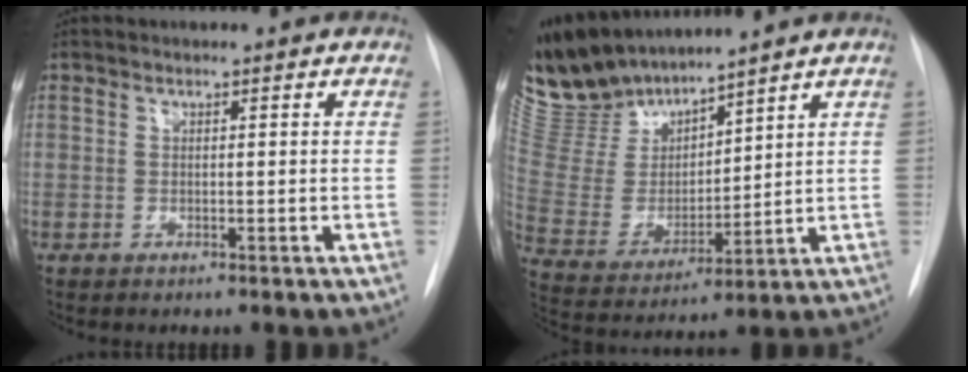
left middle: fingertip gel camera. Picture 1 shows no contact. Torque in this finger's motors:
{"motor_torque": [1.12, -1.02, 0.46, 0.20]}